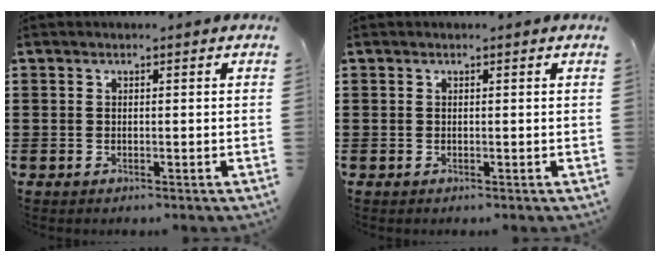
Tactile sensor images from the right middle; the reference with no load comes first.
{"total": 0.0}